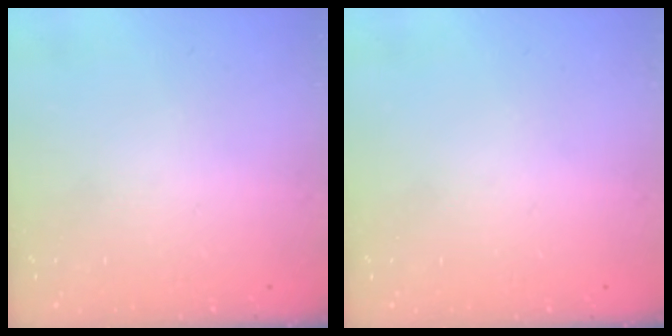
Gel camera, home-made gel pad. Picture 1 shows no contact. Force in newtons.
{"total": 0.0}